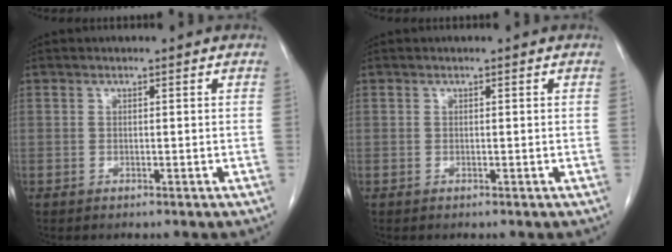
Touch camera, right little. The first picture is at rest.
{"total": 0.0}